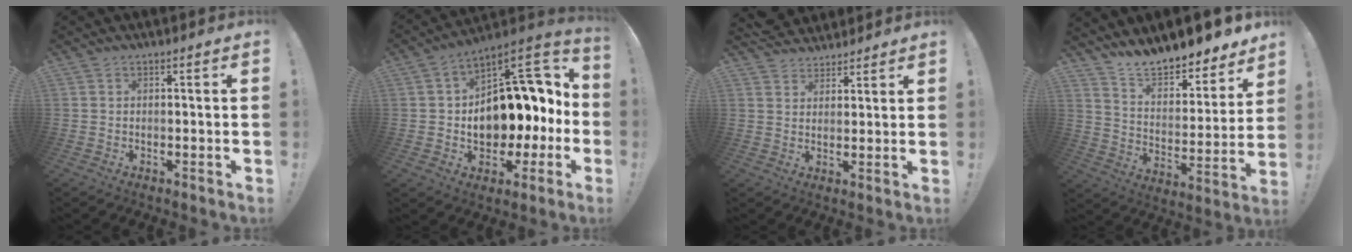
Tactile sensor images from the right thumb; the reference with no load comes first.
{"total": 17.6, "force": [0.7, 11.7, 13.1], "torque": [-0.168, -0.011, 0.036]}
{"total": 5.6, "force": [4.8, 2.8, 0.0], "torque": [-0.004, -0.030, 0.094]}
{"total": 12.4, "force": [11.8, 2.2, 2.8], "torque": [-0.049, -0.112, 0.208]}